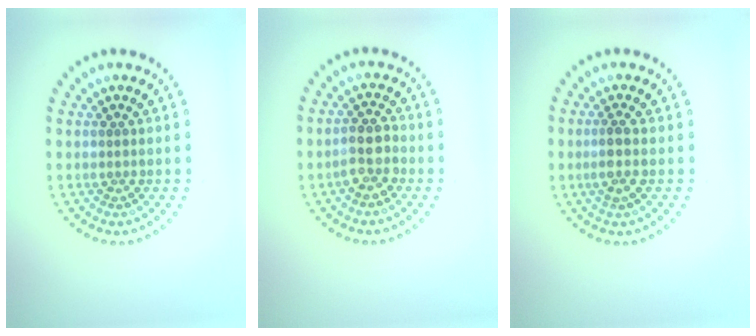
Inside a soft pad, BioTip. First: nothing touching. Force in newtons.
{"total": 2.7, "press": 2.5, "slide": 1.0}
{"total": 1.4, "press": 1.1, "slide": 0.8}